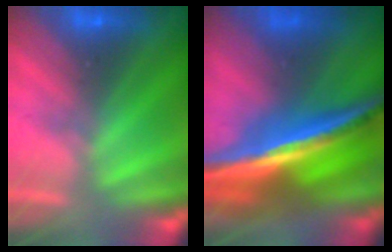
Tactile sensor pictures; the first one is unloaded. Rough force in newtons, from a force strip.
{"total": 7.5}